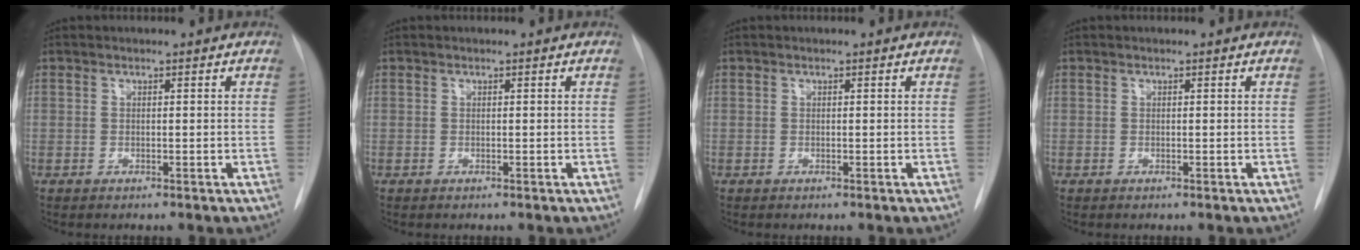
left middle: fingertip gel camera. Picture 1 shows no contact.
{"total": 0.0}
{"total": 0.0}
{"total": 0.0}